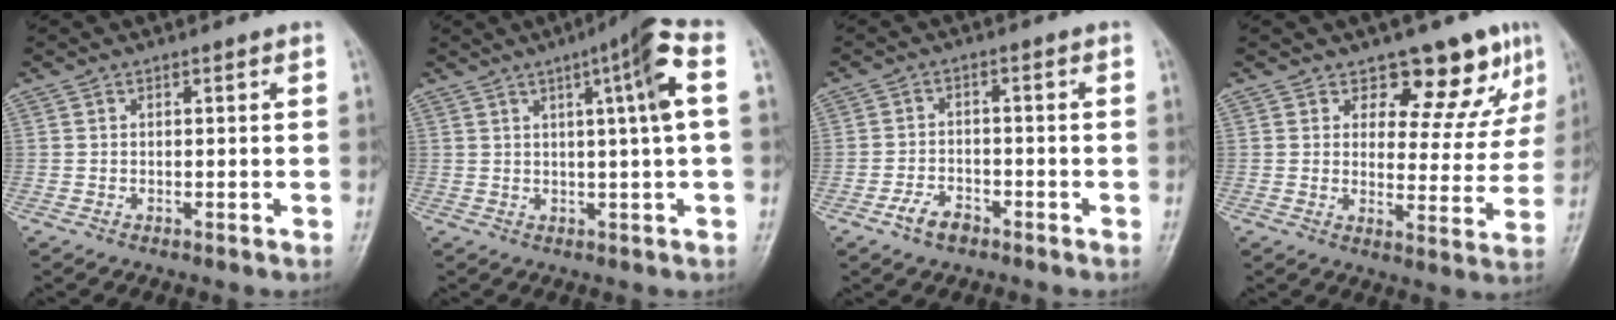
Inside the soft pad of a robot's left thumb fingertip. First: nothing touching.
{"total": 8.6, "force": [2.0, 0.0, 8.4], "torque": [-0.131, 0.014, 0.026]}
{"total": 4.2, "force": [-2.7, 2.3, 2.3], "torque": [-0.040, 0.019, -0.049]}
{"total": 10.7, "force": [7.8, 5.6, 4.6], "torque": [-0.009, -0.054, 0.093]}